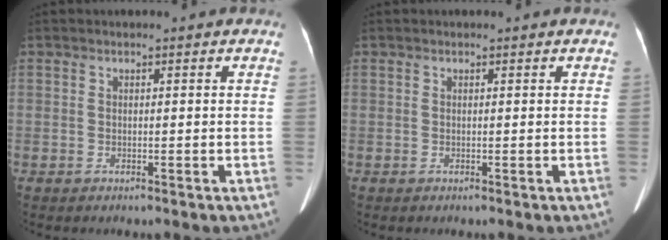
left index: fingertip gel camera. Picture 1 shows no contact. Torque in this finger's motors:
{"motor_torque": [0.12, 0.02, 0.05, -0.01]}